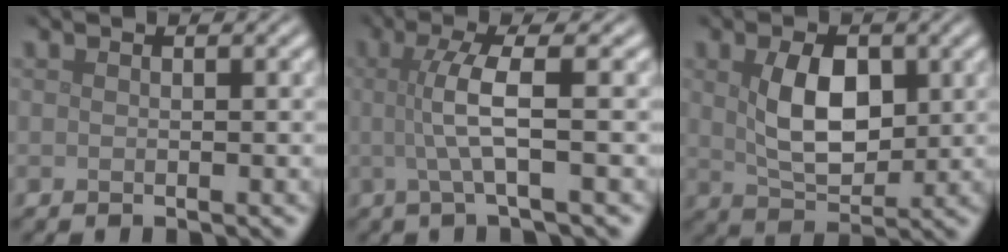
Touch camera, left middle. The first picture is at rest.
{"total": 4.2, "force": [0.1, 0.8, 4.1], "torque": [-0.075, 0.003, -0.001]}
{"total": 5.5, "force": [1.0, 3.2, 4.3], "torque": [-0.087, -0.002, 0.023]}